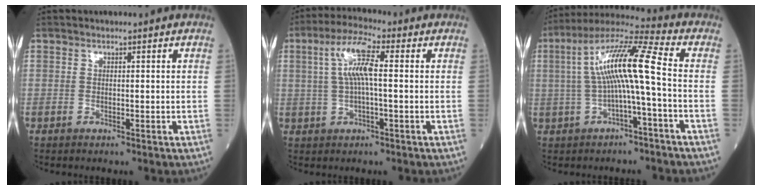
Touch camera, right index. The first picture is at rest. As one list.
[{"total": 7.2, "force": [1.2, 0.9, 7.0], "torque": [-0.145, 0.016, 0.020]}, {"total": 11.7, "force": [-0.2, 0.4, 11.6], "torque": [-0.216, 0.036, -0.008]}]